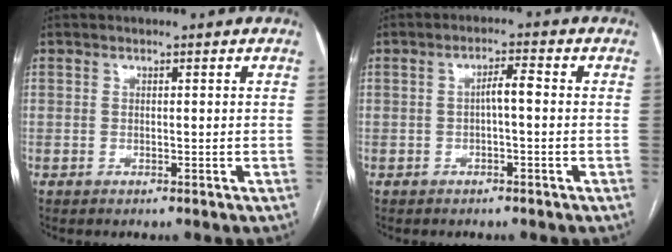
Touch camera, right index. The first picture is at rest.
{"total": 2.8, "force": [-0.2, 0.5, 2.7], "torque": [-0.044, 0.007, -0.004]}